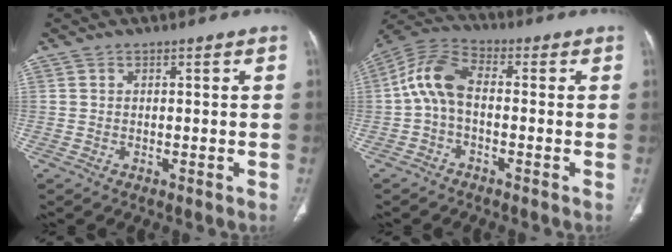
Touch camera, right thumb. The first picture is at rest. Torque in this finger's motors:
{"motor_torque": [-0.51, 0.70, 0.50, -0.45, 0.33]}